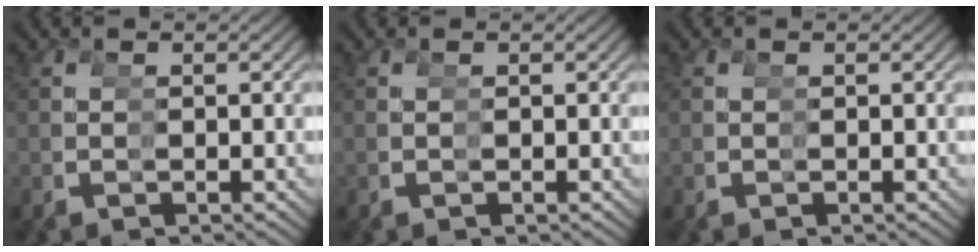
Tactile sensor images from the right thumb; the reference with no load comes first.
{"total": 0.0}
{"total": 0.0}